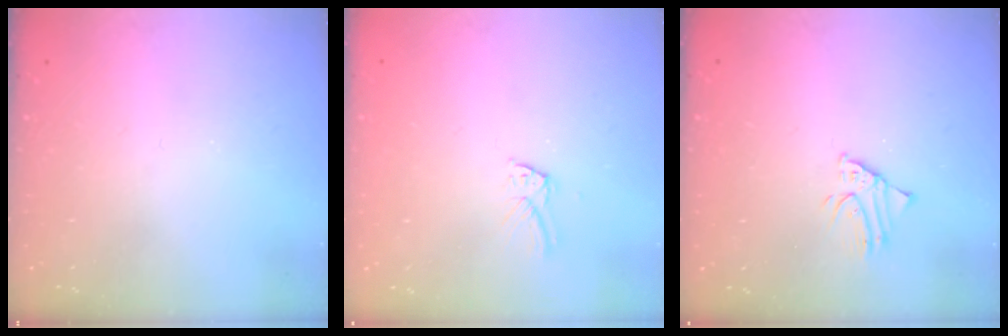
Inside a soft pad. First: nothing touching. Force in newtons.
{"total": 4.4, "press": 4.4, "slide": 0.5}
{"total": 1.7, "press": 1.7, "slide": 0.1}